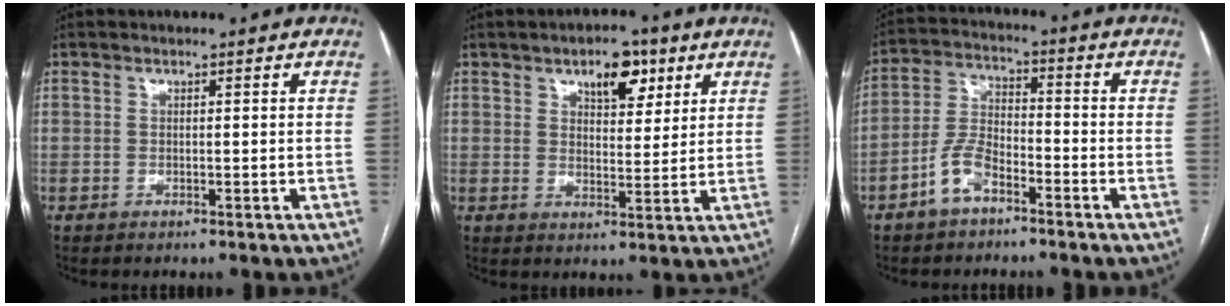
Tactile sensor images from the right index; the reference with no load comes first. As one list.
[{"total": 6.9, "force": [3.9, 3.3, 4.7], "torque": [-0.067, 0.008, 0.059]}, {"total": 6.8, "force": [-4.1, 3.1, 4.4], "torque": [-0.102, 0.014, -0.082]}]